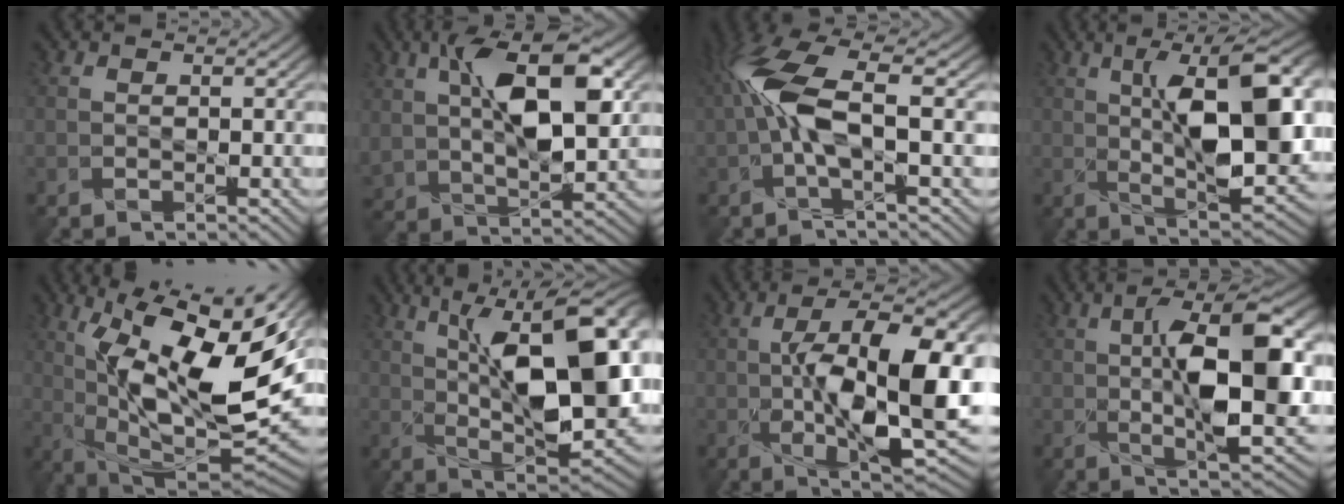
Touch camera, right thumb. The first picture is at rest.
{"total": 10.5, "force": [3.3, 5.0, 8.6], "torque": [-0.169, -0.001, 0.065]}
{"total": 8.4, "force": [0.2, 2.5, 8.0], "torque": [-0.180, 0.017, -0.001]}
{"total": 13.0, "force": [1.5, 4.7, 12.0], "torque": [-0.186, 0.005, 0.032]}
{"total": 16.8, "force": [4.0, 6.4, 15.0], "torque": [-0.261, 0.003, 0.082]}
{"total": 16.1, "force": [2.8, 6.7, 14.3], "torque": [-0.210, 0.013, 0.049]}
{"total": 14.0, "force": [-0.6, 5.6, 12.8], "torque": [-0.213, 0.000, 0.001]}
{"total": 11.9, "force": [0.3, 4.2, 11.1], "torque": [-0.193, -0.006, 0.014]}